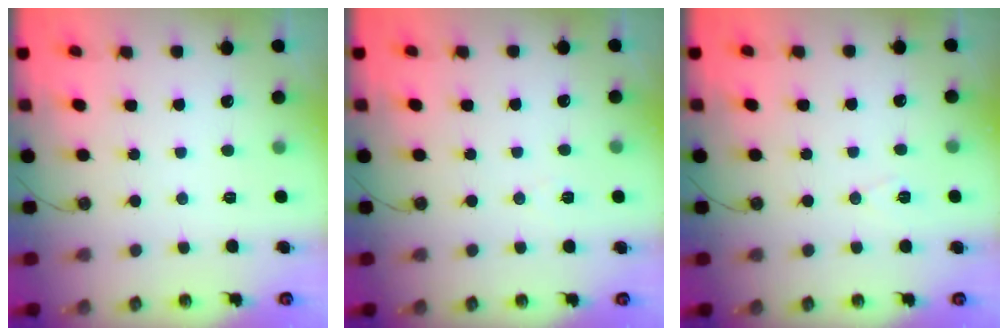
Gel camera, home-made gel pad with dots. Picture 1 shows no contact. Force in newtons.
{"total": 4.9, "press": 2.3, "slide": 4.3}
{"total": 5.3, "press": 3.0, "slide": 4.4}